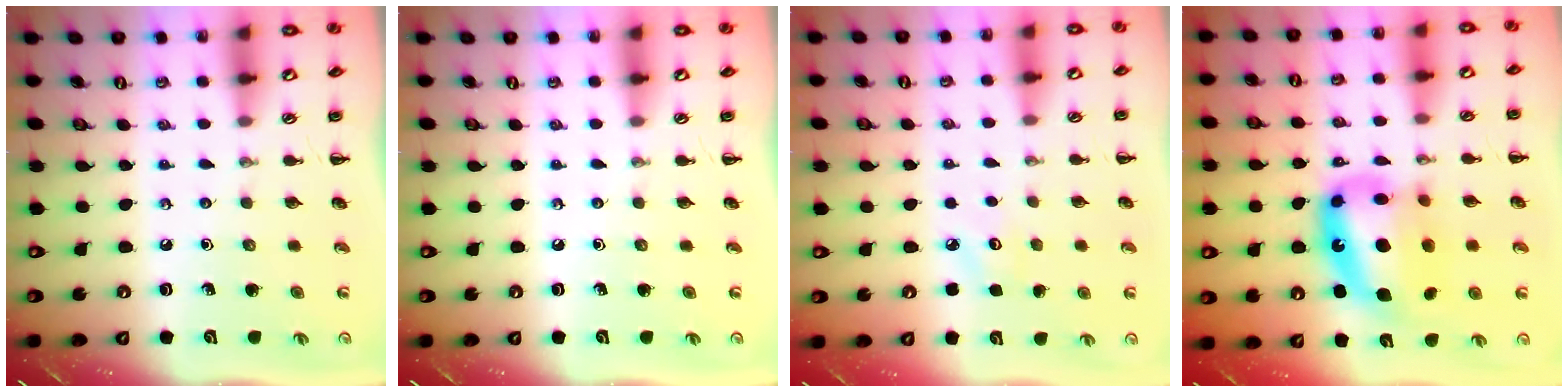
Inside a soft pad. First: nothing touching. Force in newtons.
{"total": 0.0}
{"total": 2.9, "press": 2.8, "slide": 0.7}
{"total": 16.6, "press": 16.0, "slide": 4.2}